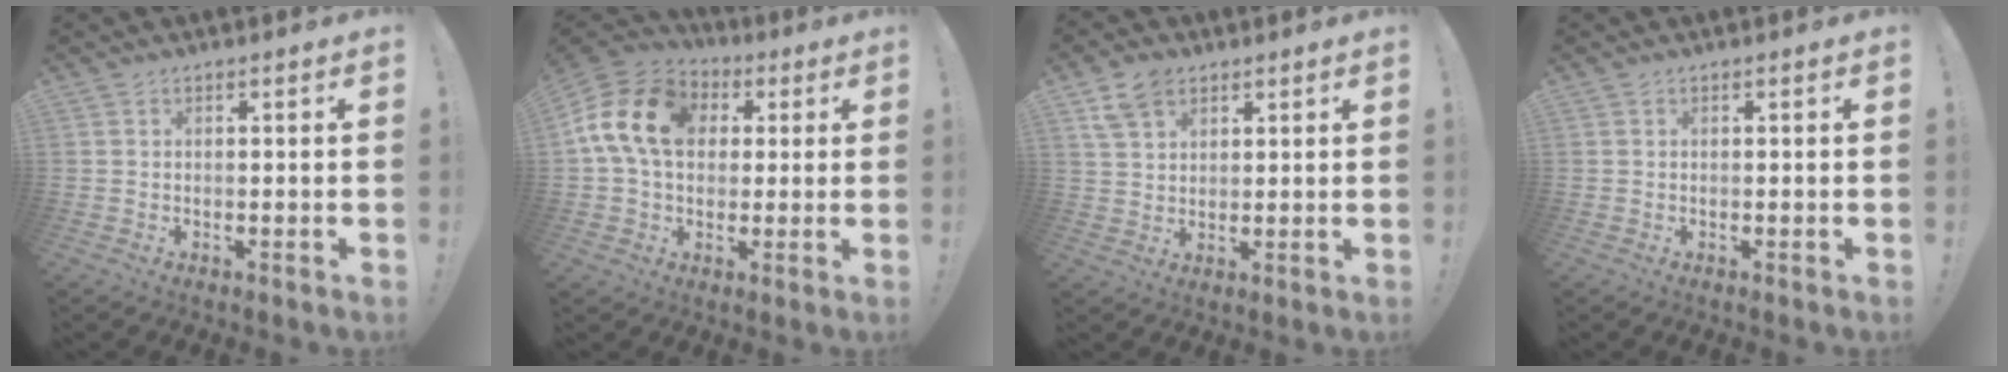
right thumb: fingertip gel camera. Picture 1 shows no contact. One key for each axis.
{"total": 16.8, "fx": 3.4, "fy": 12.4, "fz": 10.7, "tx": -0.192, "ty": 0.013, "tz": 0.064}
{"total": 8.0, "fx": 5.0, "fy": 5.2, "fz": 3.6, "tx": -0.060, "ty": -0.013, "tz": 0.098}
{"total": 0.0}